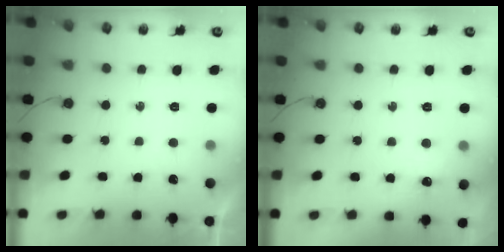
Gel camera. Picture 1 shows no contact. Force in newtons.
{"total": 5.9, "press": 5.8, "slide": 0.9}